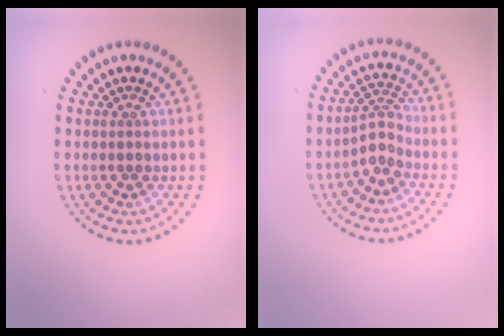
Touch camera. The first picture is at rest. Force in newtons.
{"total": 2.2, "press": 1.6, "slide": 1.5}